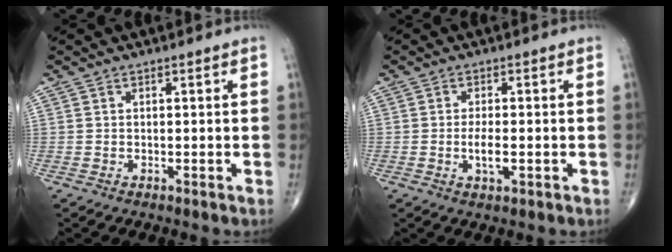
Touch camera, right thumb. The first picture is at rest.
{"total": 3.6, "force": [-0.7, 1.3, 3.2], "torque": [-0.057, -0.002, -0.013]}